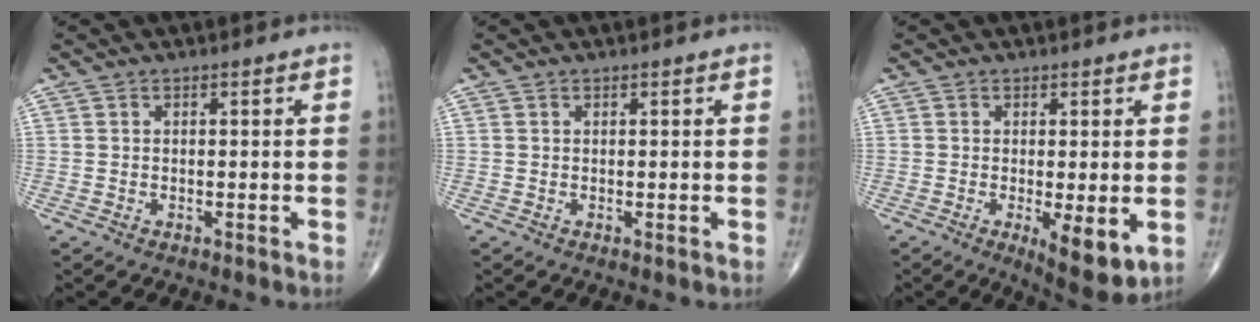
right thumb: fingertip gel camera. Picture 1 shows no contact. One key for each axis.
{"total": 0.0}
{"total": 7.7, "fx": -1.7, "fy": 2.4, "fz": 7.1, "tx": -0.102, "ty": -0.023, "tz": -0.022}